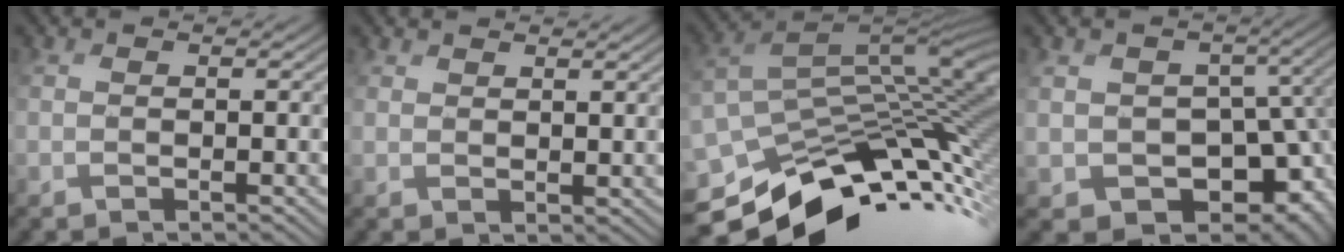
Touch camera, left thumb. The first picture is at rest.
{"total": 1.7, "force": [1.4, -0.3, -0.9], "torque": [0.010, -0.001, 0.033]}
{"total": 10.8, "force": [-7.1, 5.2, 6.3], "torque": [-0.133, -0.003, -0.115]}
{"total": 8.3, "force": [-2.4, 6.7, 4.2], "torque": [-0.068, -0.033, -0.015]}